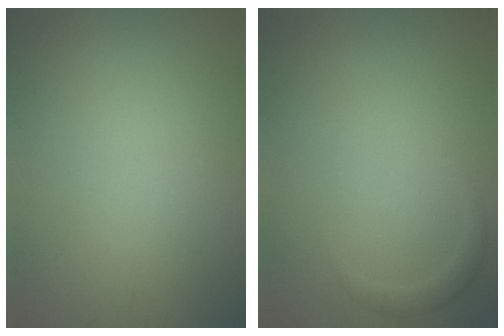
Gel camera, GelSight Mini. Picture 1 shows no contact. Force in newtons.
{"total": 1.1, "press": 1.1, "slide": 0.2}